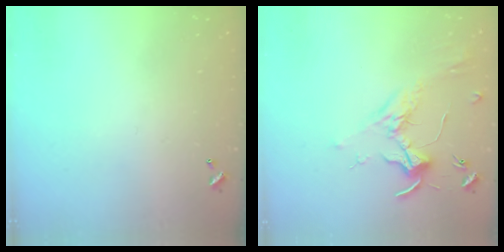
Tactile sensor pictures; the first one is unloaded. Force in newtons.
{"total": 1.7, "press": 1.5, "slide": 0.7}